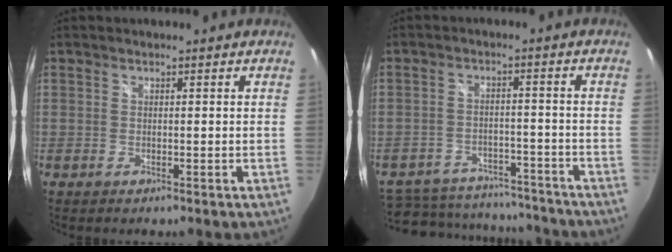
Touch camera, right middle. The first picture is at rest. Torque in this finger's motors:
{"motor_torque": [-0.89, -0.85, -0.28, -0.08]}